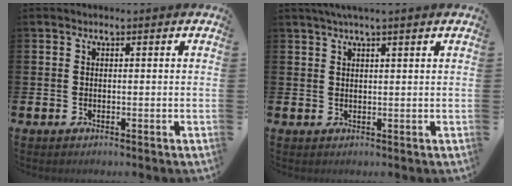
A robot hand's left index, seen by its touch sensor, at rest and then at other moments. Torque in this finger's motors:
{"motor_torque": [0.70, -1.44, 0.81, 0.21]}